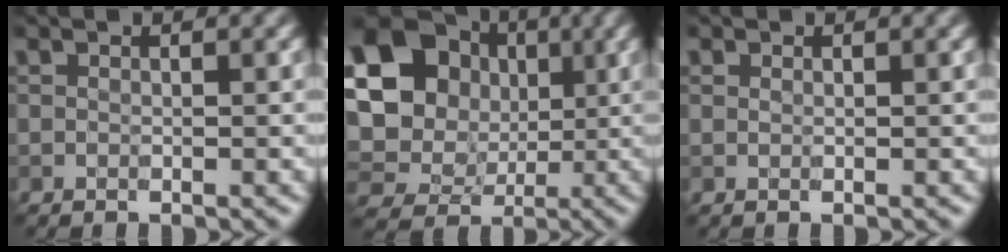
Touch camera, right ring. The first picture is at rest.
{"total": 20.8, "force": [1.3, 19.4, 7.2], "torque": [-0.187, -0.008, 0.001]}
{"total": 0.0}